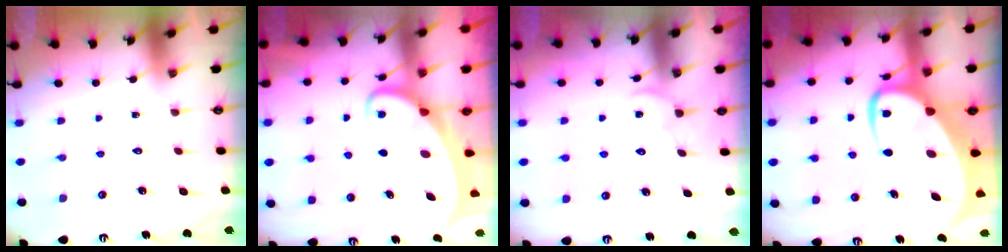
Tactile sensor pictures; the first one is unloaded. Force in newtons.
{"total": 2.9, "press": 2.9, "slide": 0.4}
{"total": 4.6, "press": 4.6, "slide": 0.4}
{"total": 11.9, "press": 11.8, "slide": 1.4}